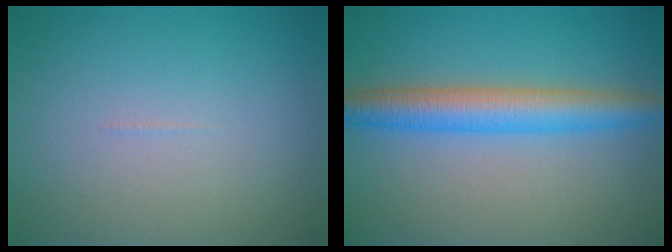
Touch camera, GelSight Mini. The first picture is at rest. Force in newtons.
{"total": 5.1, "press": 5.1, "slide": 0.0}